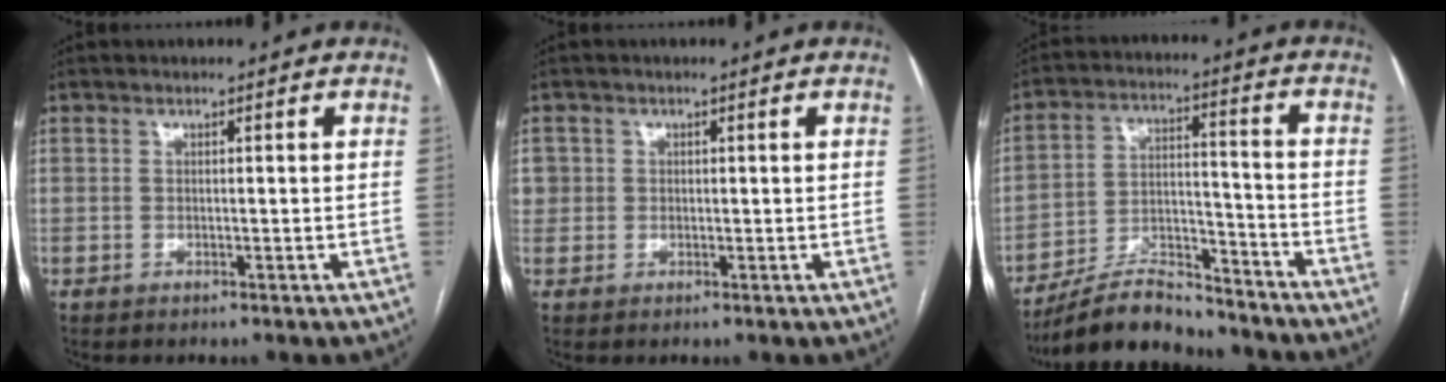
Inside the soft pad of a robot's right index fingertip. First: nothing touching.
{"total": 3.1, "force": [0.5, 3.0, 0.6], "torque": [-0.013, 0.011, 0.014]}
{"total": 12.1, "force": [-11.2, 2.7, 3.8], "torque": [-0.062, 0.015, -0.197]}